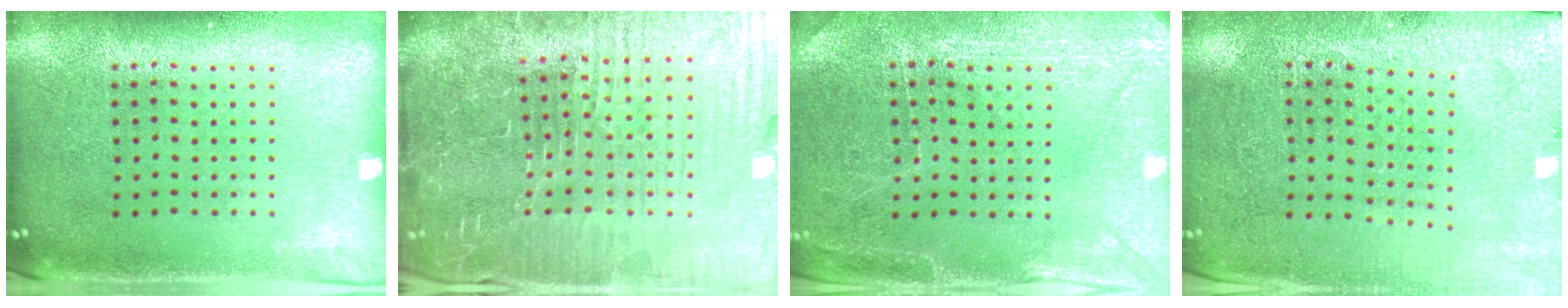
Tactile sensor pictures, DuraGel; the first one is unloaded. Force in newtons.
{"total": 7.5, "press": 6.6, "slide": 3.5}
{"total": 2.9, "press": 2.9, "slide": 0.2}
{"total": 2.8, "press": 2.8, "slide": 0.2}